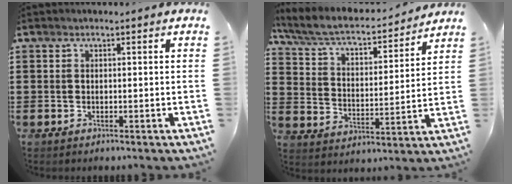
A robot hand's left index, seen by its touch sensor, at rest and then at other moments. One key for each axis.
{"total": 6.1, "fx": 5.2, "fy": 1.2, "fz": 3.0, "tx": -0.081, "ty": -0.033, "tz": 0.083}